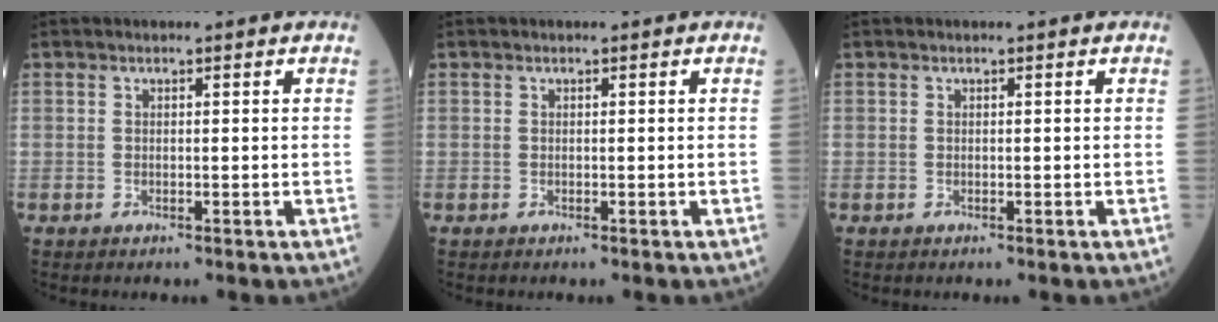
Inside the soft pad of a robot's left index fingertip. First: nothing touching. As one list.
[{"total": 0.0}, {"total": 0.0}]